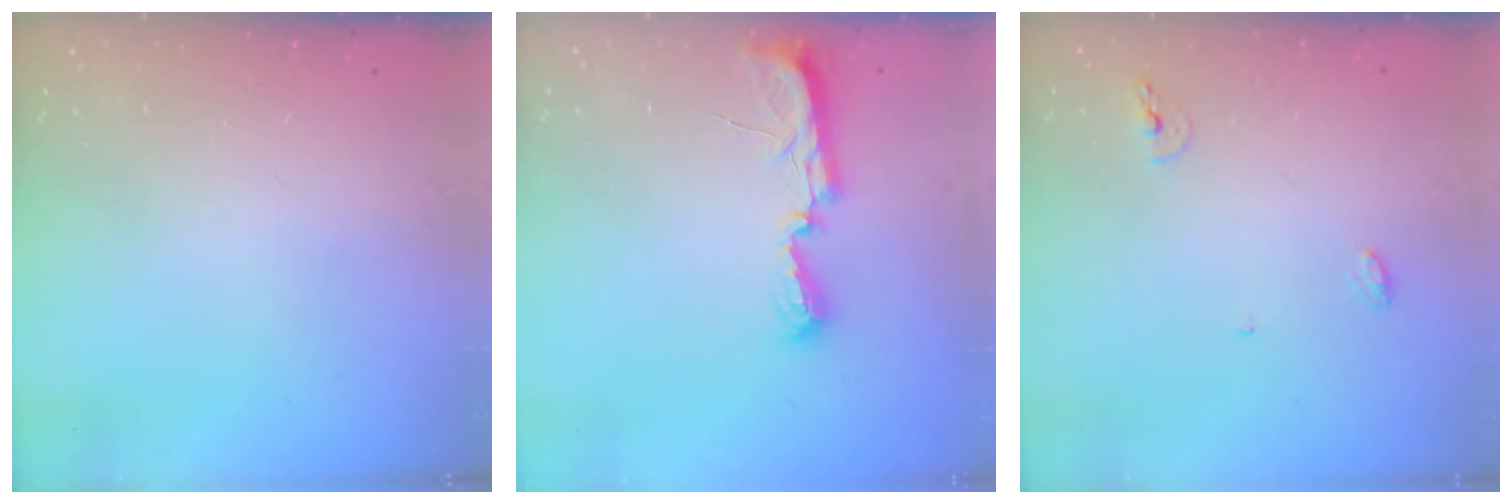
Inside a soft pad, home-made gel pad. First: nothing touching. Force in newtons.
{"total": 10.5, "press": 8.9, "slide": 5.5}
{"total": 4.9, "press": 4.8, "slide": 1.0}